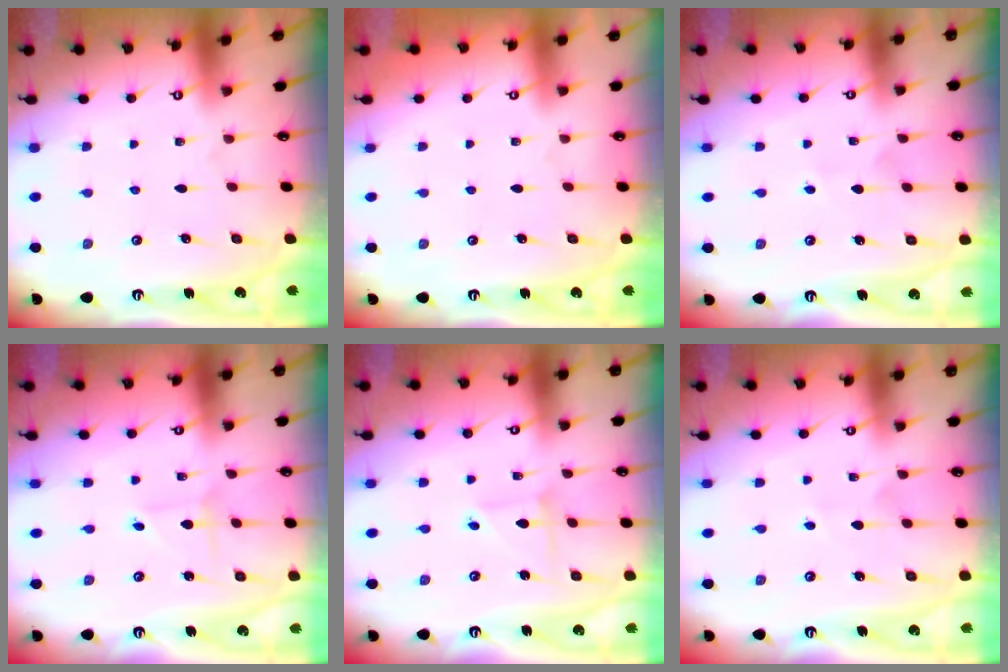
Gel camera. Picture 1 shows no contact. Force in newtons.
{"total": 0.0}
{"total": 2.6, "press": 2.4, "slide": 1.0}
{"total": 0.7, "press": 0.7, "slide": 0.0}
{"total": 2.9, "press": 2.9, "slide": 0.3}
{"total": 2.6, "press": 2.4, "slide": 1.0}